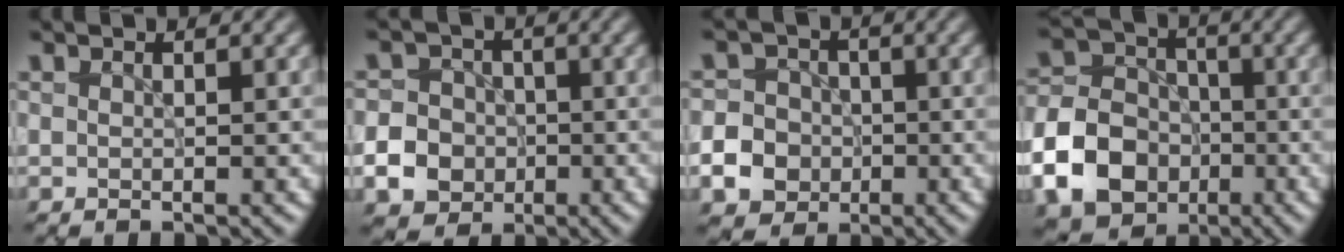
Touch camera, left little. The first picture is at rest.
{"total": 7.0, "force": [-2.5, 6.2, 1.9], "torque": [-0.036, -0.015, -0.065]}
{"total": 7.4, "force": [-2.9, 6.6, 1.9], "torque": [-0.038, -0.019, -0.071]}
{"total": 9.0, "force": [-3.2, 7.1, 4.6], "torque": [-0.096, -0.003, -0.073]}